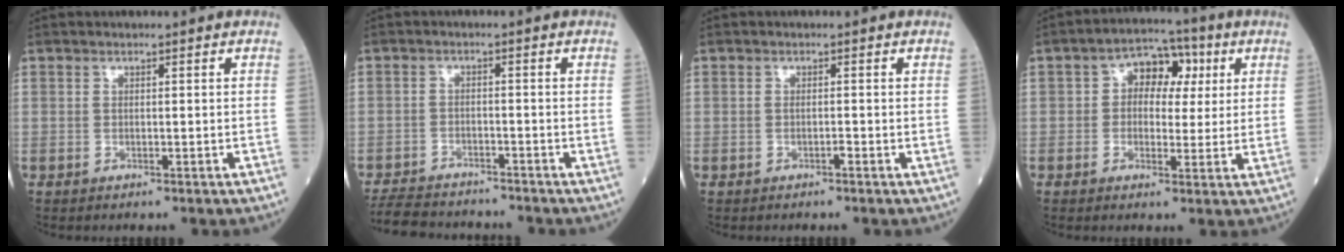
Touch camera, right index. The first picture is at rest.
{"total": 9.0, "force": [-8.4, 2.3, 2.2], "torque": [-0.035, -0.003, -0.131]}
{"total": 0.6, "force": [-0.3, 0.1, 0.5], "torque": [-0.011, 0.000, -0.005]}
{"total": 7.1, "force": [1.7, 4.6, 5.0], "torque": [-0.066, 0.029, 0.021]}